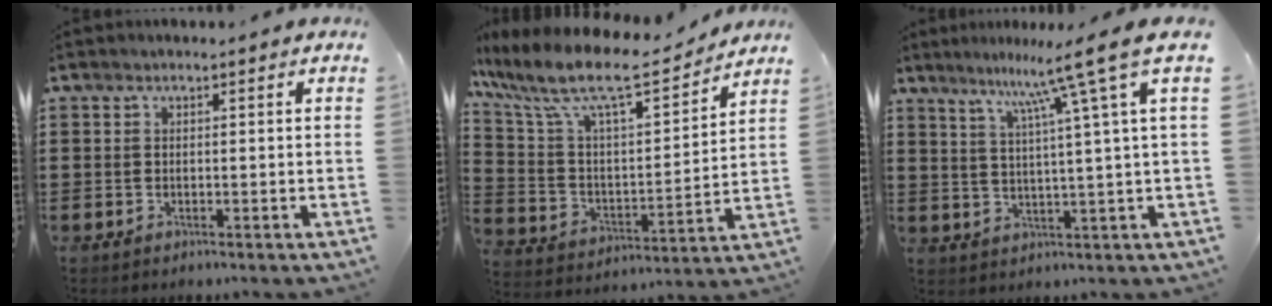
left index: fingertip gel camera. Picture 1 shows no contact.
{"total": 11.3, "force": [9.0, 2.2, 6.5], "torque": [-0.170, -0.057, 0.148]}
{"total": 9.1, "force": [5.2, -2.0, 7.1], "torque": [-0.138, -0.024, 0.073]}